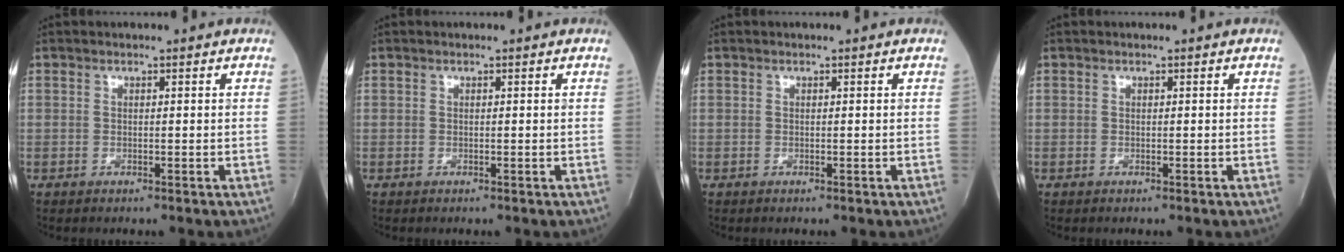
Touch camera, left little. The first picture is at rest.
{"total": 0.0}
{"total": 0.0}
{"total": 0.0}